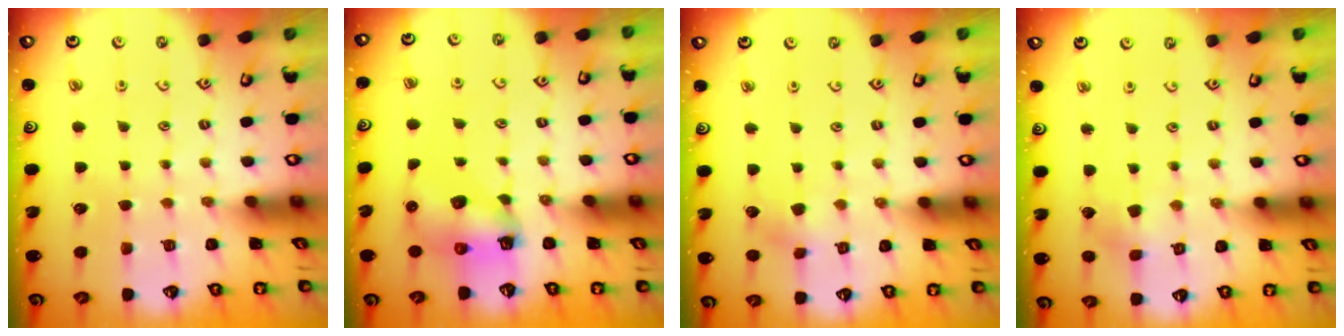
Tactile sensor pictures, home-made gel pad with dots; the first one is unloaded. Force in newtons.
{"total": 6.9, "press": 6.8, "slide": 0.9}
{"total": 3.0, "press": 2.9, "slide": 0.4}
{"total": 2.6, "press": 2.5, "slide": 0.4}